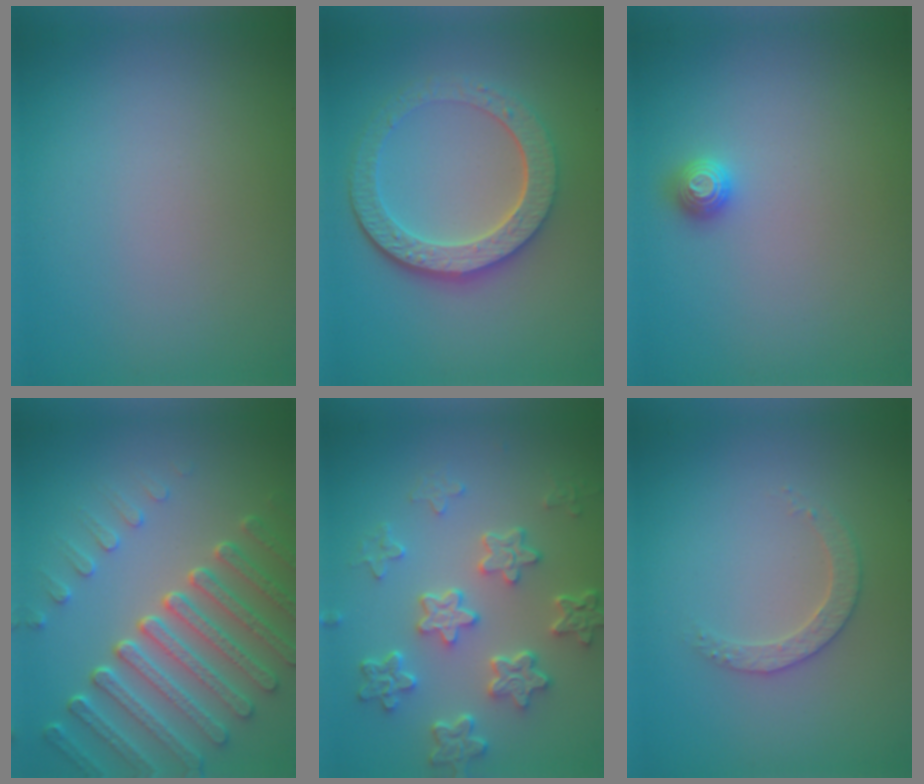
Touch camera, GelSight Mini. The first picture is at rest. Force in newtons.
{"total": 5.6, "press": 4.5, "slide": 3.4}
{"total": 1.3, "press": 1.2, "slide": 0.3}
{"total": 7.3, "press": 5.5, "slide": 4.8}
{"total": 5.7, "press": 4.4, "slide": 3.7}
{"total": 2.2, "press": 2.2, "slide": 0.6}